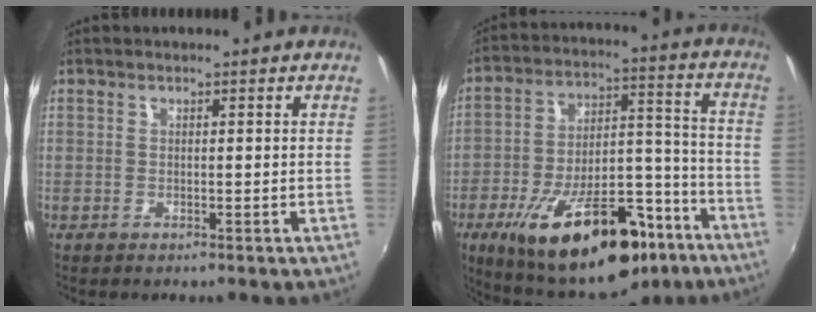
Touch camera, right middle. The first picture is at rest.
{"total": 25.8, "force": [-15.8, 10.8, 17.3], "torque": [-0.295, -0.003, -0.225]}